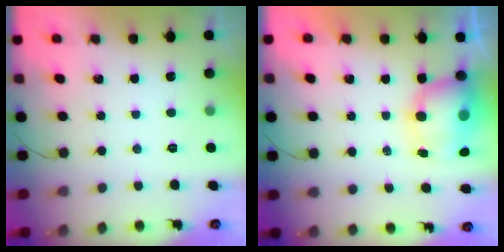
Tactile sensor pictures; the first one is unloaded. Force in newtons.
{"total": 9.6, "press": 9.3, "slide": 2.6}